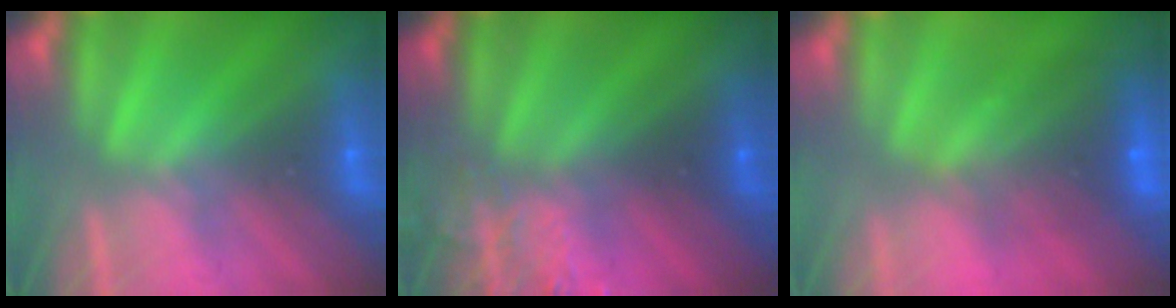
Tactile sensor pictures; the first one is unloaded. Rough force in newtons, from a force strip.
{"total": 3.6}
{"total": 5.6}